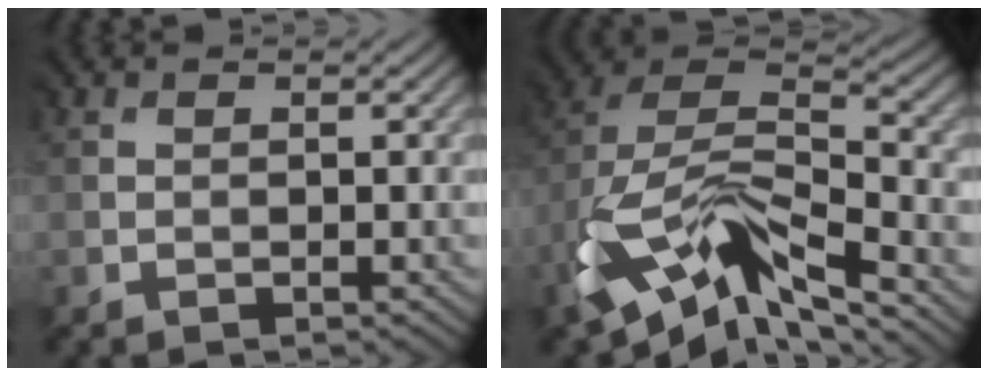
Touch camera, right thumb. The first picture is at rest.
{"total": 12.0, "force": [-6.7, 5.3, 8.4], "torque": [-0.179, -0.006, -0.137]}